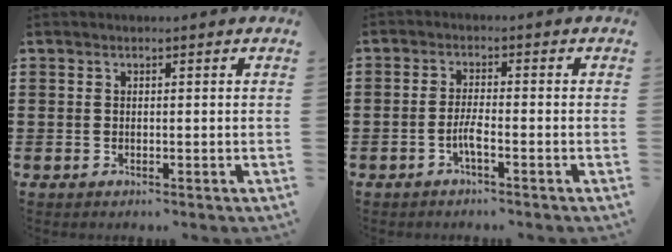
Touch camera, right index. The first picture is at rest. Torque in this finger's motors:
{"motor_torque": [1.73, 0.41, 0.48, 0.01]}